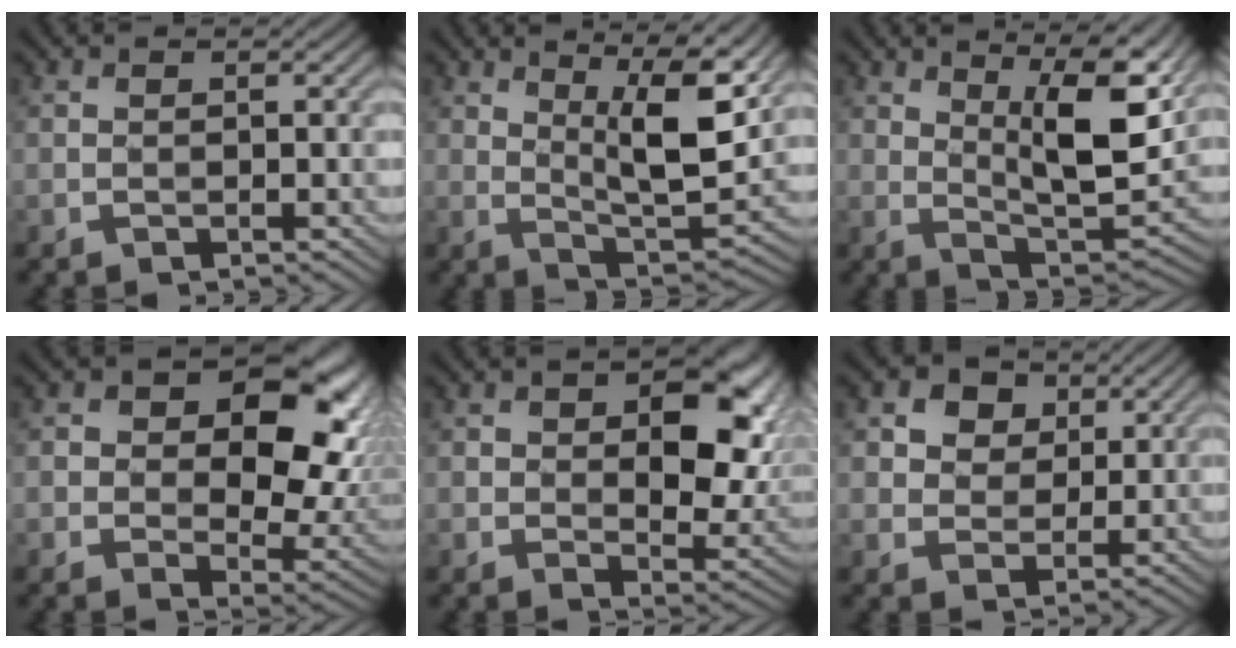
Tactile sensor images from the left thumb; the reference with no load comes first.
{"total": 11.6, "force": [5.4, 3.1, 9.8], "torque": [-0.164, 0.000, 0.092]}
{"total": 13.1, "force": [5.8, 4.2, 10.9], "torque": [-0.177, 0.001, 0.095]}
{"total": 15.3, "force": [3.5, 9.9, 11.1], "torque": [-0.128, 0.006, 0.053]}
{"total": 12.5, "force": [2.0, 7.4, 9.9], "torque": [-0.138, -0.009, 0.037]}
{"total": 7.7, "force": [4.0, 5.7, 3.3], "torque": [-0.107, 0.008, 0.070]}